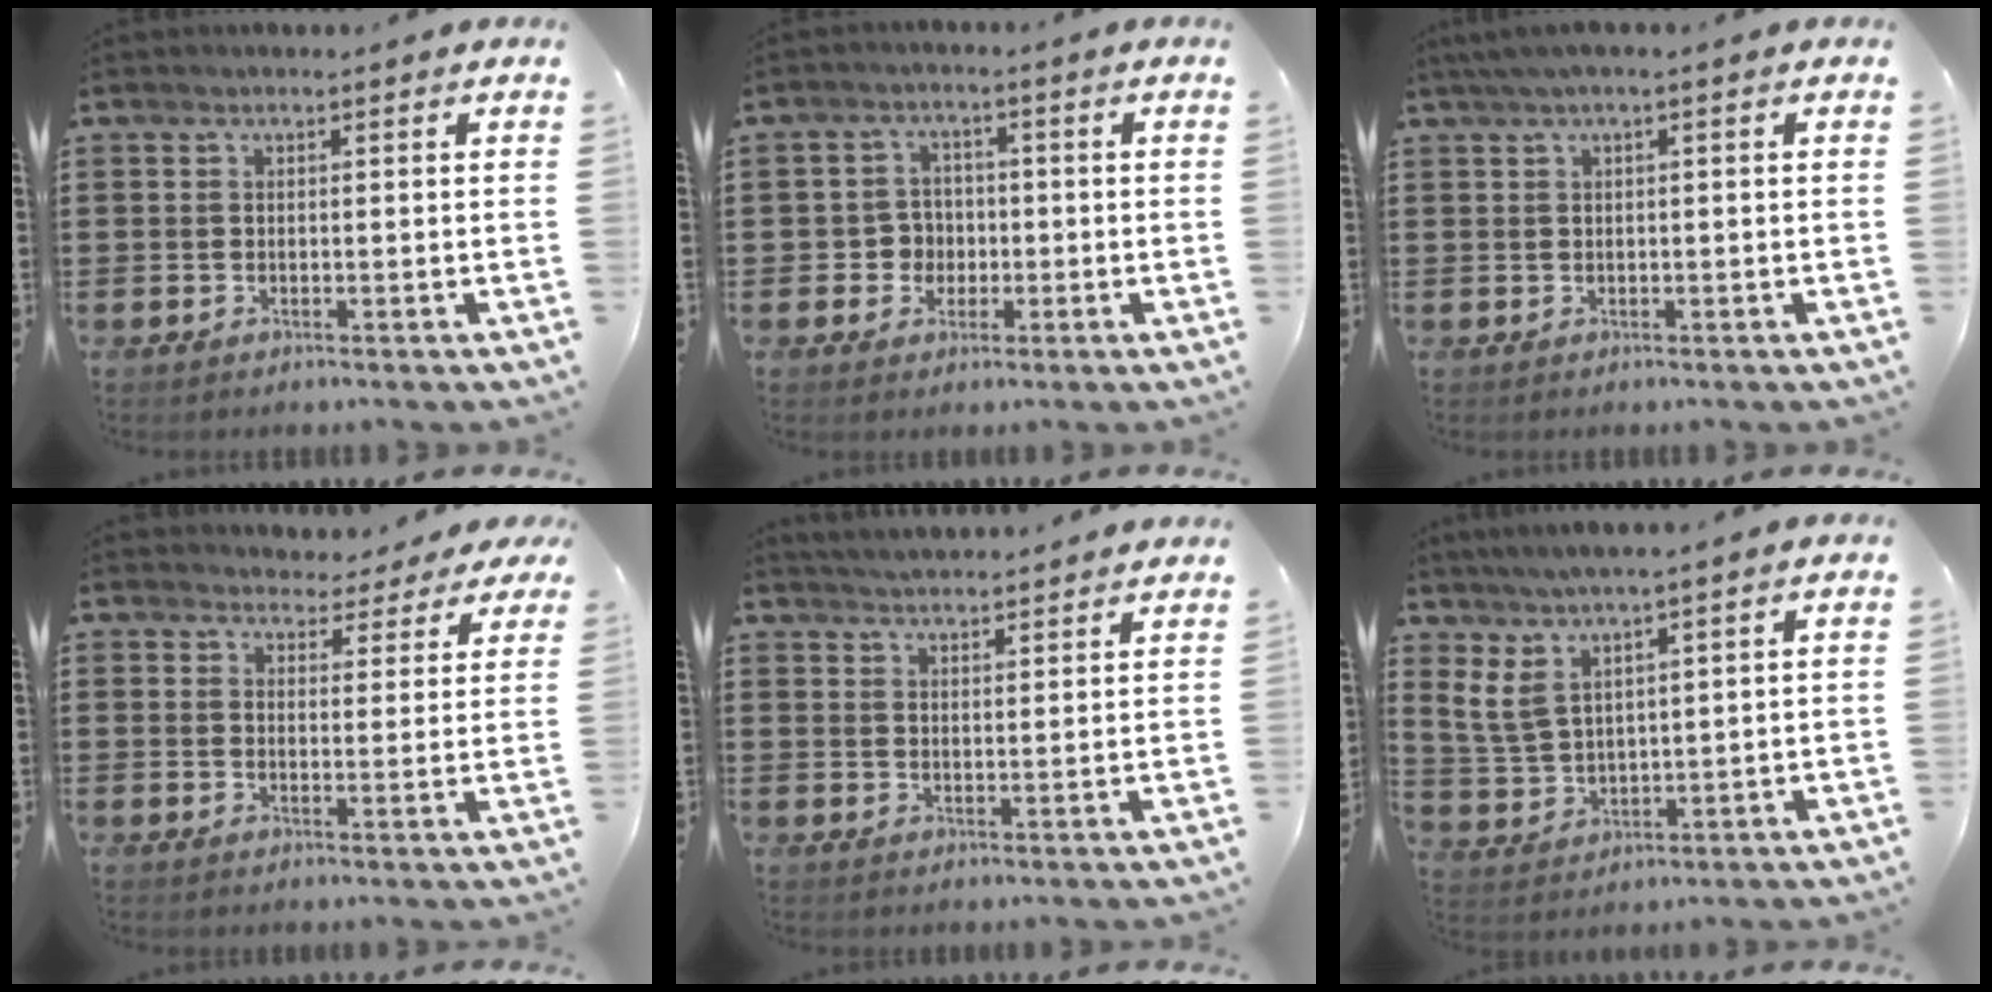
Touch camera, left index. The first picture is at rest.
{"total": 3.7, "force": [-0.8, 3.4, 1.1], "torque": [-0.033, 0.006, -0.019]}
{"total": 1.7, "force": [0.0, 0.1, 1.7], "torque": [-0.035, -0.004, -0.002]}
{"total": 3.9, "force": [3.7, 1.0, 0.3], "torque": [-0.016, -0.015, 0.065]}
{"total": 3.5, "force": [3.4, -0.5, 0.1], "torque": [-0.012, -0.014, 0.061]}
{"total": 5.7, "force": [3.6, 2.3, 3.8], "torque": [-0.093, -0.005, 0.065]}